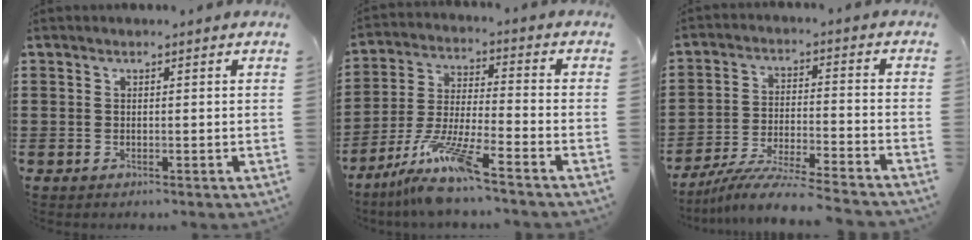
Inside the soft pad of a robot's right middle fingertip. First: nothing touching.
{"total": 10.1, "force": [-8.0, 0.1, 6.2], "torque": [-0.130, -0.007, -0.160]}
{"total": 7.5, "force": [-7.0, -0.6, 2.6], "torque": [-0.053, -0.011, -0.137]}